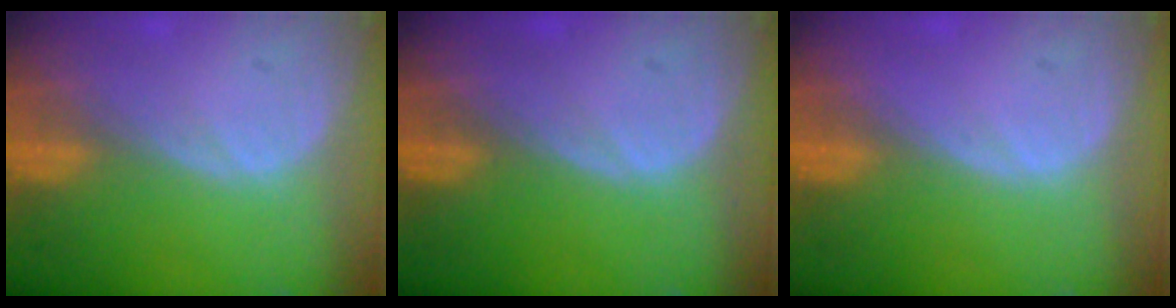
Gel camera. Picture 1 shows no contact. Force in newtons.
{"total": 0.0}
{"total": 0.0}